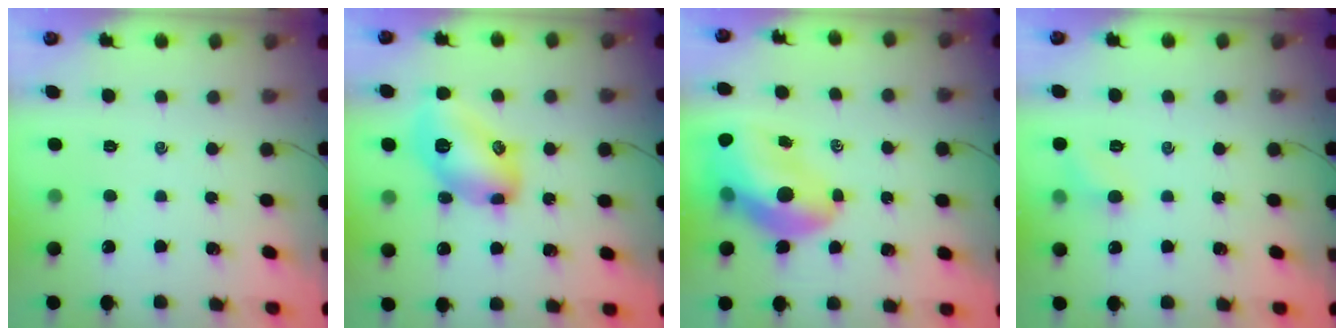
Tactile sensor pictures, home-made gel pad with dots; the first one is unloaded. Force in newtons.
{"total": 12.7, "press": 12.7, "slide": 0.8}
{"total": 13.7, "press": 13.2, "slide": 3.9}
{"total": 5.5, "press": 5.2, "slide": 1.9}